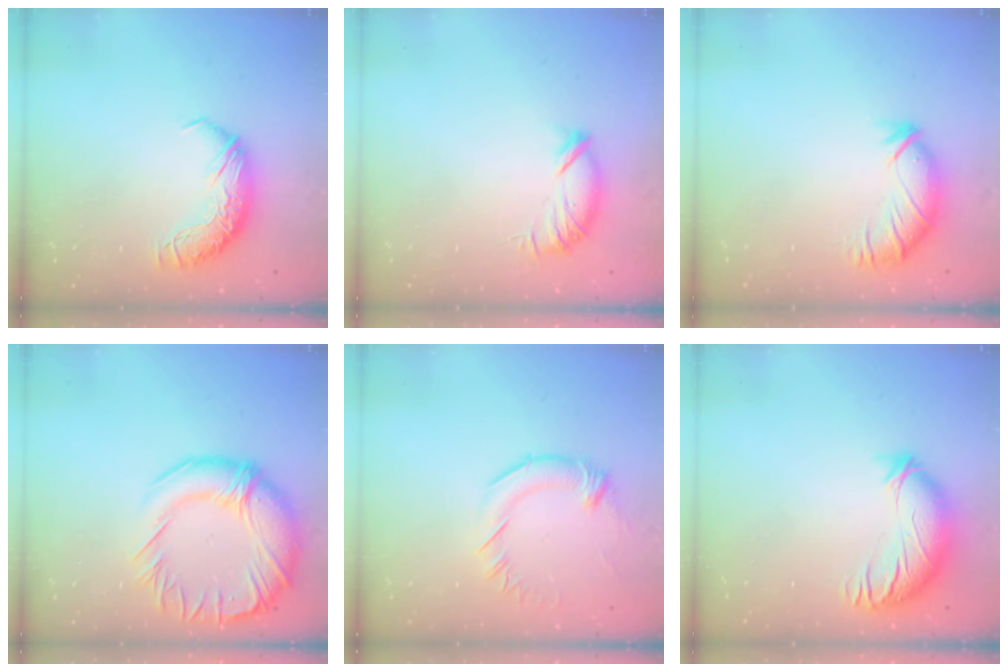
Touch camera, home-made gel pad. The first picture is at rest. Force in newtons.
{"total": 6.4, "press": 6.4, "slide": 0.6}
{"total": 3.0, "press": 2.5, "slide": 1.7}
{"total": 11.7, "press": 11.1, "slide": 3.7}
{"total": 1.9, "press": 1.8, "slide": 0.7}
{"total": 3.6, "press": 2.9, "slide": 2.2}